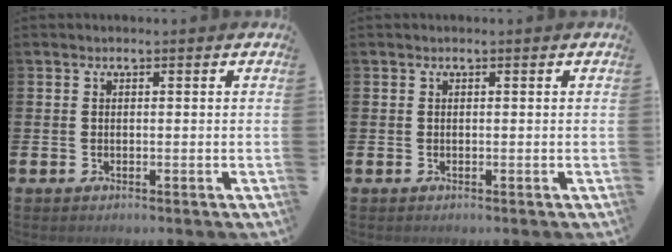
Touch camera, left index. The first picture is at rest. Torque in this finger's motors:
{"motor_torque": [0.00, 0.00, 0.00, 0.00]}